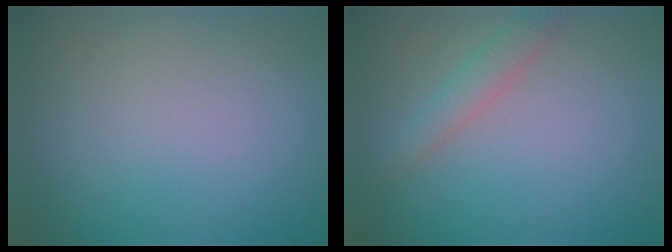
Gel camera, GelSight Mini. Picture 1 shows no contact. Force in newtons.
{"total": 2.1, "press": 2.1, "slide": 0.1}